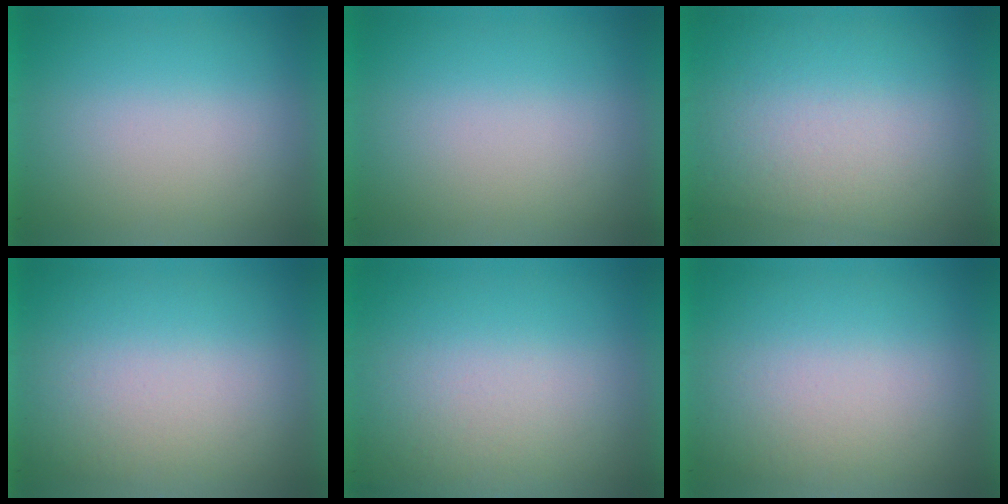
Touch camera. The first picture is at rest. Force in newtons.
{"total": 0.0}
{"total": 2.8}
{"total": 1.4}
{"total": 2.5}
{"total": 1.4}